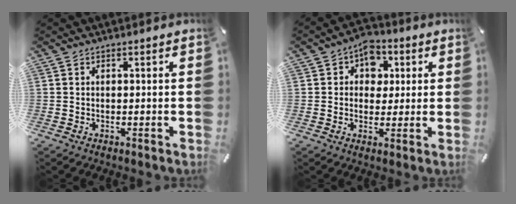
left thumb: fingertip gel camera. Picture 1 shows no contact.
{"total": 7.5, "force": [2.1, 6.2, 3.7], "torque": [-0.048, -0.003, 0.033]}